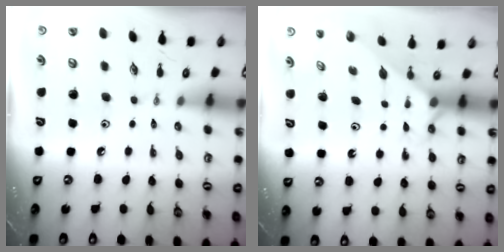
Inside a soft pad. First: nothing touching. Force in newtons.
{"total": 3.0, "press": 3.0, "slide": 0.2}